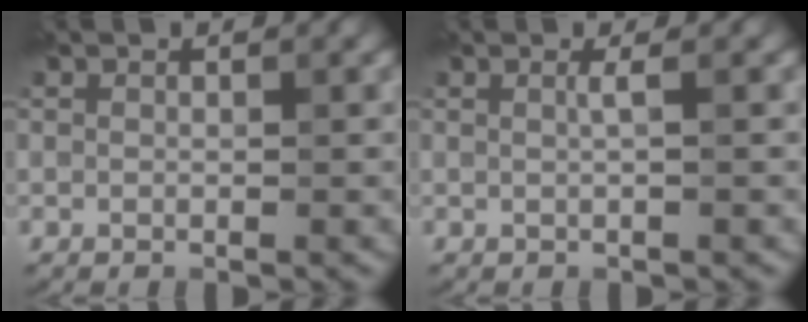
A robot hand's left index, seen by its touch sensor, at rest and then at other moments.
{"total": 1.0, "force": [0.1, 0.2, 0.9], "torque": [-0.012, 0.002, -0.002]}